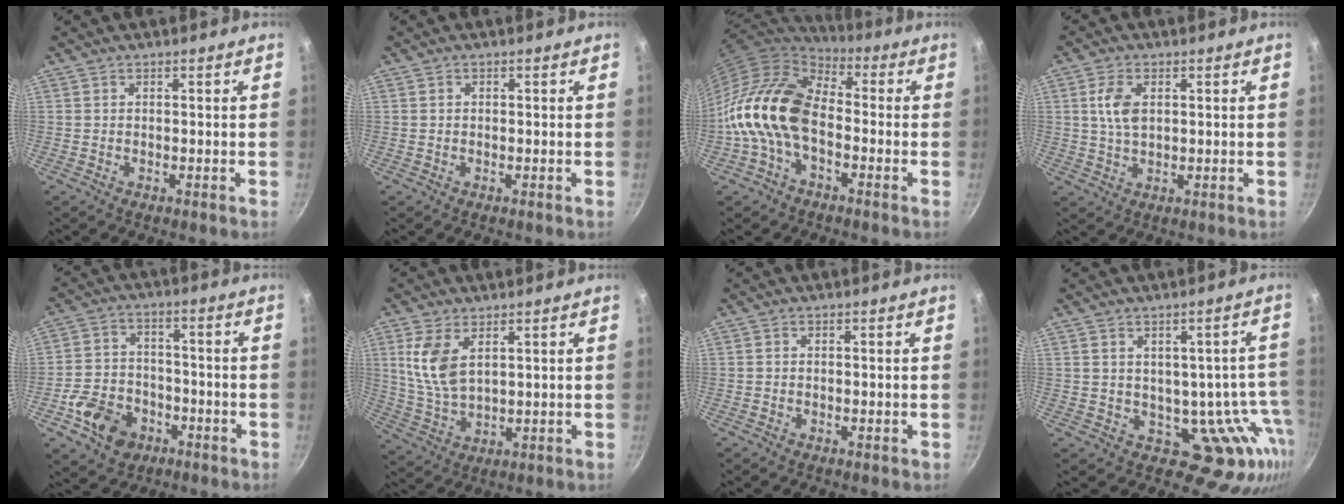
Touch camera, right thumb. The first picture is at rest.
{"total": 0.6, "force": [0.1, 0.5, 0.3], "torque": [-0.004, 0.004, 0.001]}
{"total": 15.5, "force": [-3.5, 9.8, 11.5], "torque": [-0.194, 0.043, -0.087]}
{"total": 5.7, "force": [1.3, 3.3, 4.5], "torque": [-0.084, 0.000, 0.025]}
{"total": 11.4, "force": [-5.0, 8.7, 5.3], "torque": [-0.077, 0.043, -0.085]}
{"total": 9.1, "force": [3.3, 4.8, 7.0], "torque": [-0.137, -0.021, 0.073]}
{"total": 0.0}
{"total": 12.0, "force": [-1.5, 9.2, 7.7], "torque": [-0.026, 0.015, 0.000]}